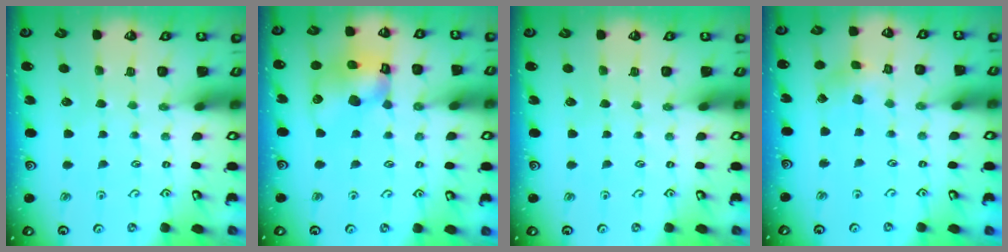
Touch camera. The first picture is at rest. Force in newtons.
{"total": 12.4, "press": 12.3, "slide": 1.6}
{"total": 0.0}
{"total": 2.0, "press": 2.0, "slide": 0.3}